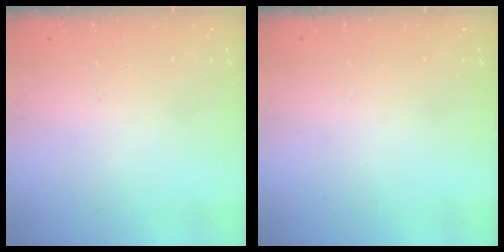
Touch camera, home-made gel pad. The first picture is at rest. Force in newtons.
{"total": 0.0}